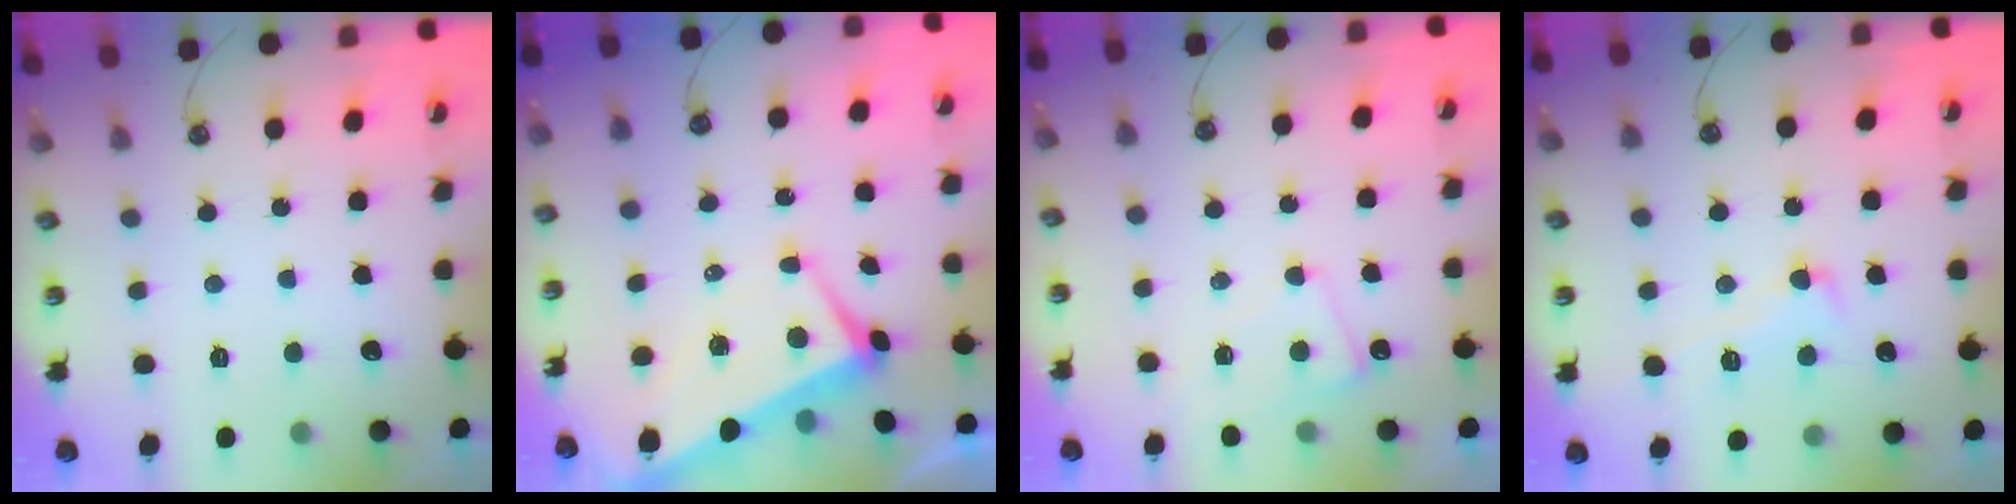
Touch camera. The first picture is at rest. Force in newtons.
{"total": 1.4, "press": 0.9, "slide": 1.0}
{"total": 1.6, "press": 1.5, "slide": 0.5}
{"total": 3.0, "press": 2.7, "slide": 1.3}